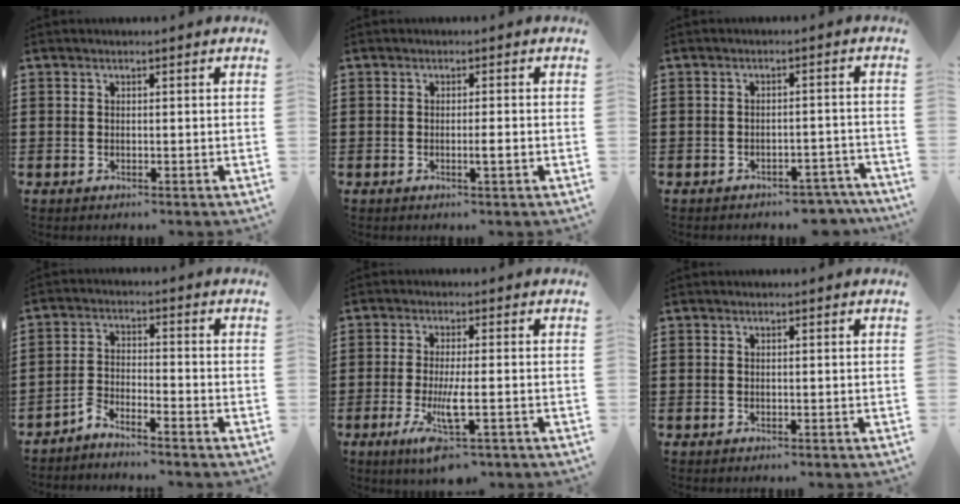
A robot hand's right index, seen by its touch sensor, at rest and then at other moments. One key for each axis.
{"total": 1.9, "fx": -0.6, "fy": -0.1, "fz": 1.8, "tx": -0.029, "ty": -0.003, "tz": -0.011}
{"total": 2.9, "fx": -2.8, "fy": 0.4, "fz": 0.5, "tx": -0.010, "ty": 0.001, "tz": -0.058}
{"total": 3.6, "fx": -3.6, "fy": -0.1, "fz": 0.3, "tx": -0.018, "ty": 0.000, "tz": -0.077}
{"total": 6.3, "fx": -2.6, "fy": 1.1, "fz": 5.6, "tx": -0.128, "ty": -0.021, "tz": -0.051}
{"total": 0.0}